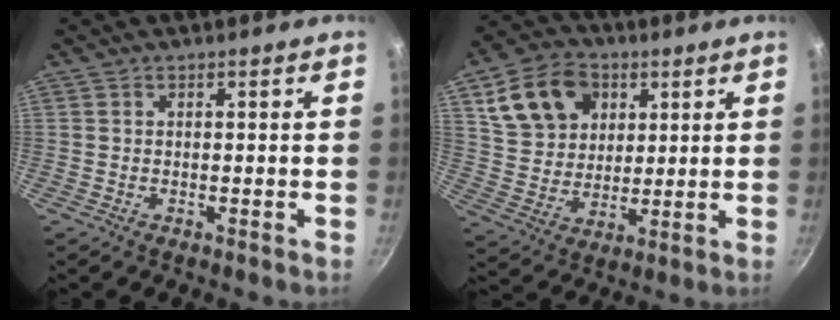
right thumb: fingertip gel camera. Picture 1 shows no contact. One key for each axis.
{"total": 15.2, "fx": 5.7, "fy": 11.6, "fz": 8.0, "tx": -0.122, "ty": -0.006, "tz": 0.106}